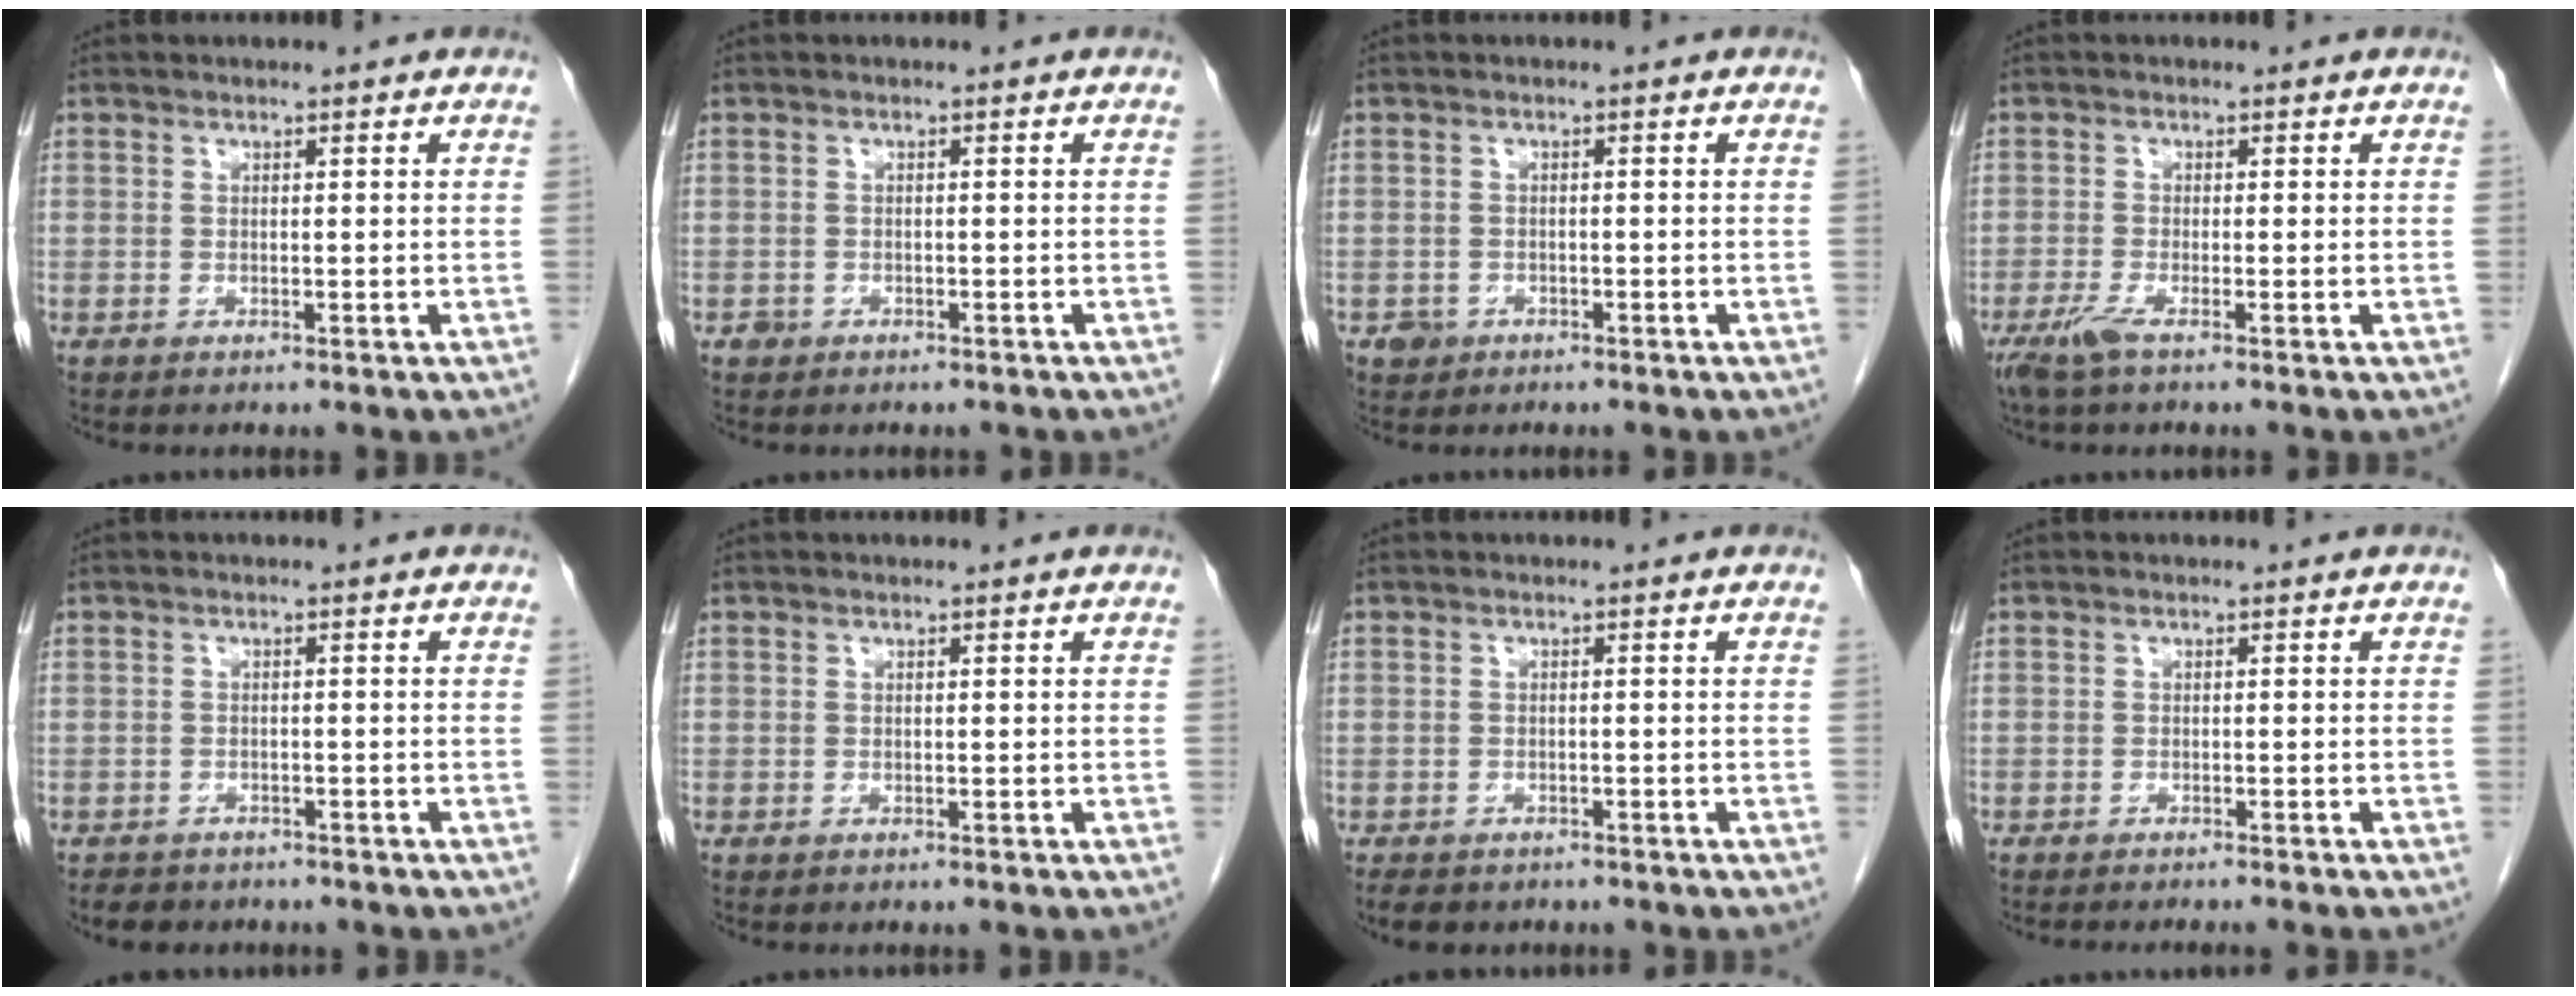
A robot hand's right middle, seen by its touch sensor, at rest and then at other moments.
{"total": 1.2, "force": [-0.8, 1.0, 0.1], "torque": [-0.005, 0.004, -0.009]}
{"total": 1.7, "force": [-0.9, 1.4, 0.1], "torque": [-0.003, 0.007, -0.013]}
{"total": 2.8, "force": [-1.8, 0.1, 2.1], "torque": [-0.050, -0.009, -0.039]}
{"total": 3.8, "force": [-3.1, 2.1, 0.7], "torque": [-0.016, 0.001, -0.040]}
{"total": 0.0}
{"total": 5.5, "force": [-4.4, 2.7, 2.1], "torque": [-0.030, -0.003, -0.053]}
{"total": 4.6, "force": [-4.2, -0.2, 1.9], "torque": [-0.011, -0.005, -0.055]}